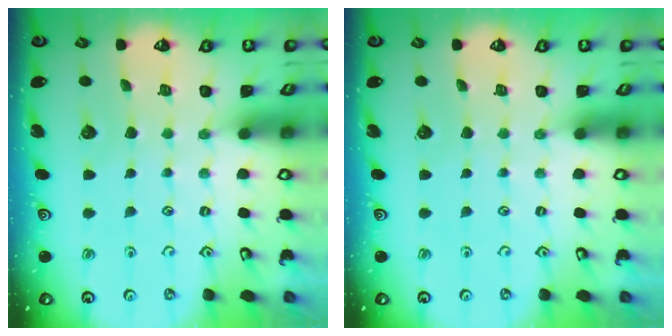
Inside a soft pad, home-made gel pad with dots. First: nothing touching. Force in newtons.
{"total": 0.0}